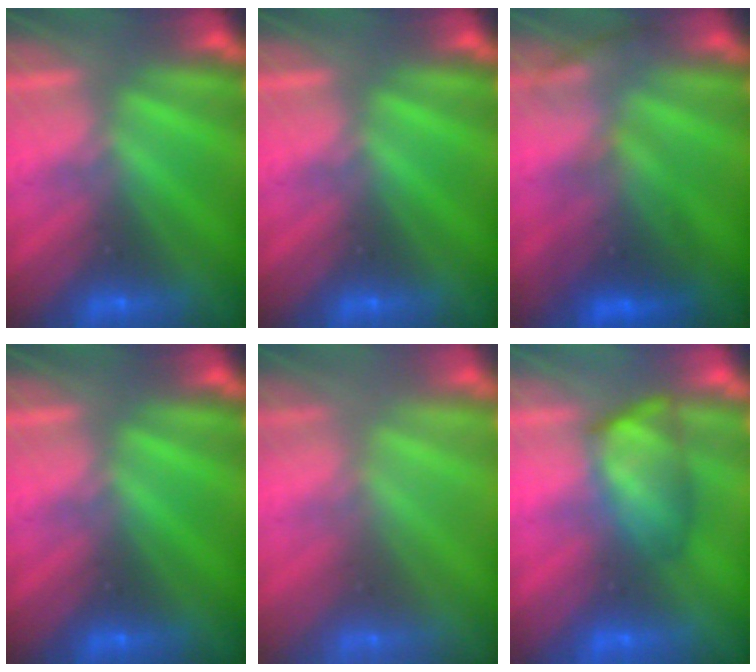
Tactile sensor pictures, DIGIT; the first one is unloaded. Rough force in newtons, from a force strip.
{"total": 0.0}
{"total": 2.6}
{"total": 0.0}
{"total": 2.7}
{"total": 4.6}